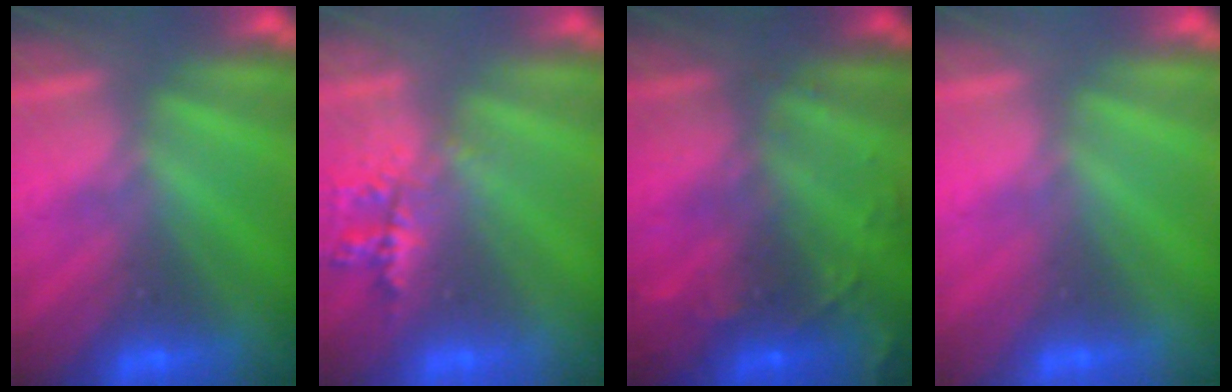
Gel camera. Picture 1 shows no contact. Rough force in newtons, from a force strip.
{"total": 2.3}
{"total": 8.5}
{"total": 3.0}